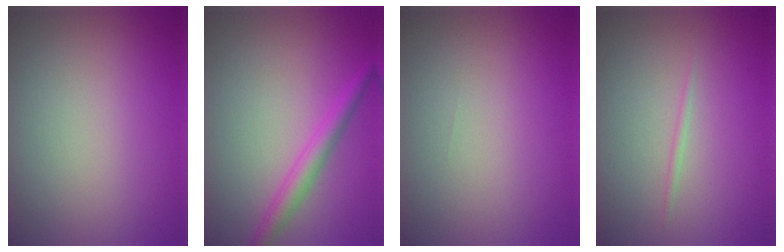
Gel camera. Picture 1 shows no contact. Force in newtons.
{"total": 2.7, "press": 2.7, "slide": 0.1}
{"total": 0.0}
{"total": 0.6, "press": 0.6, "slide": 0.0}